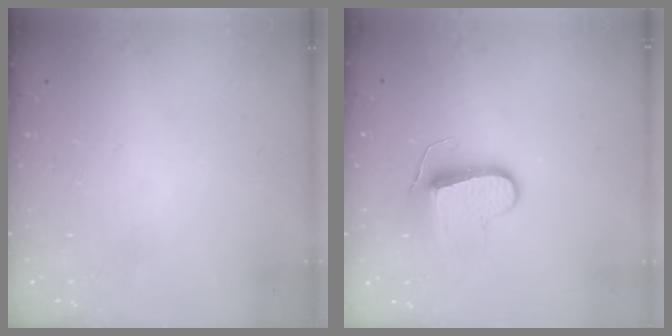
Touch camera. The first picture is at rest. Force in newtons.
{"total": 9.0, "press": 9.0, "slide": 0.2}